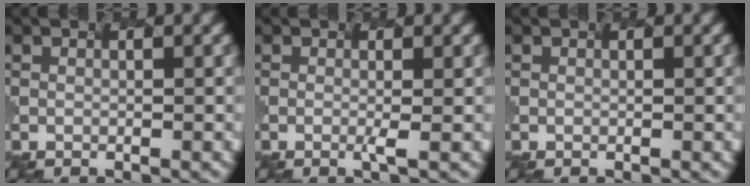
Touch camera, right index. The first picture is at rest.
{"total": 0.6, "force": [-0.3, -0.2, 0.4], "torque": [-0.014, -0.002, -0.003]}
{"total": 0.0}